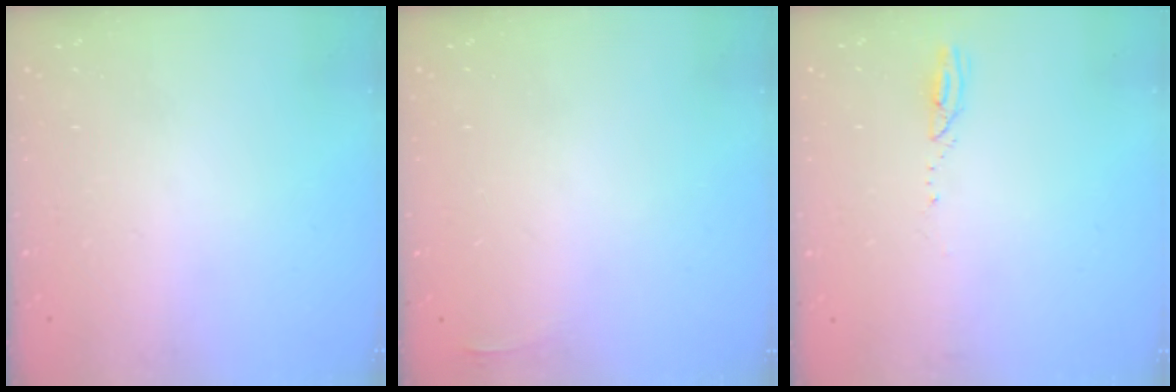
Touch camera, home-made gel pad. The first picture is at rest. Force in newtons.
{"total": 3.3, "press": 2.7, "slide": 1.8}
{"total": 2.4, "press": 2.4, "slide": 0.3}